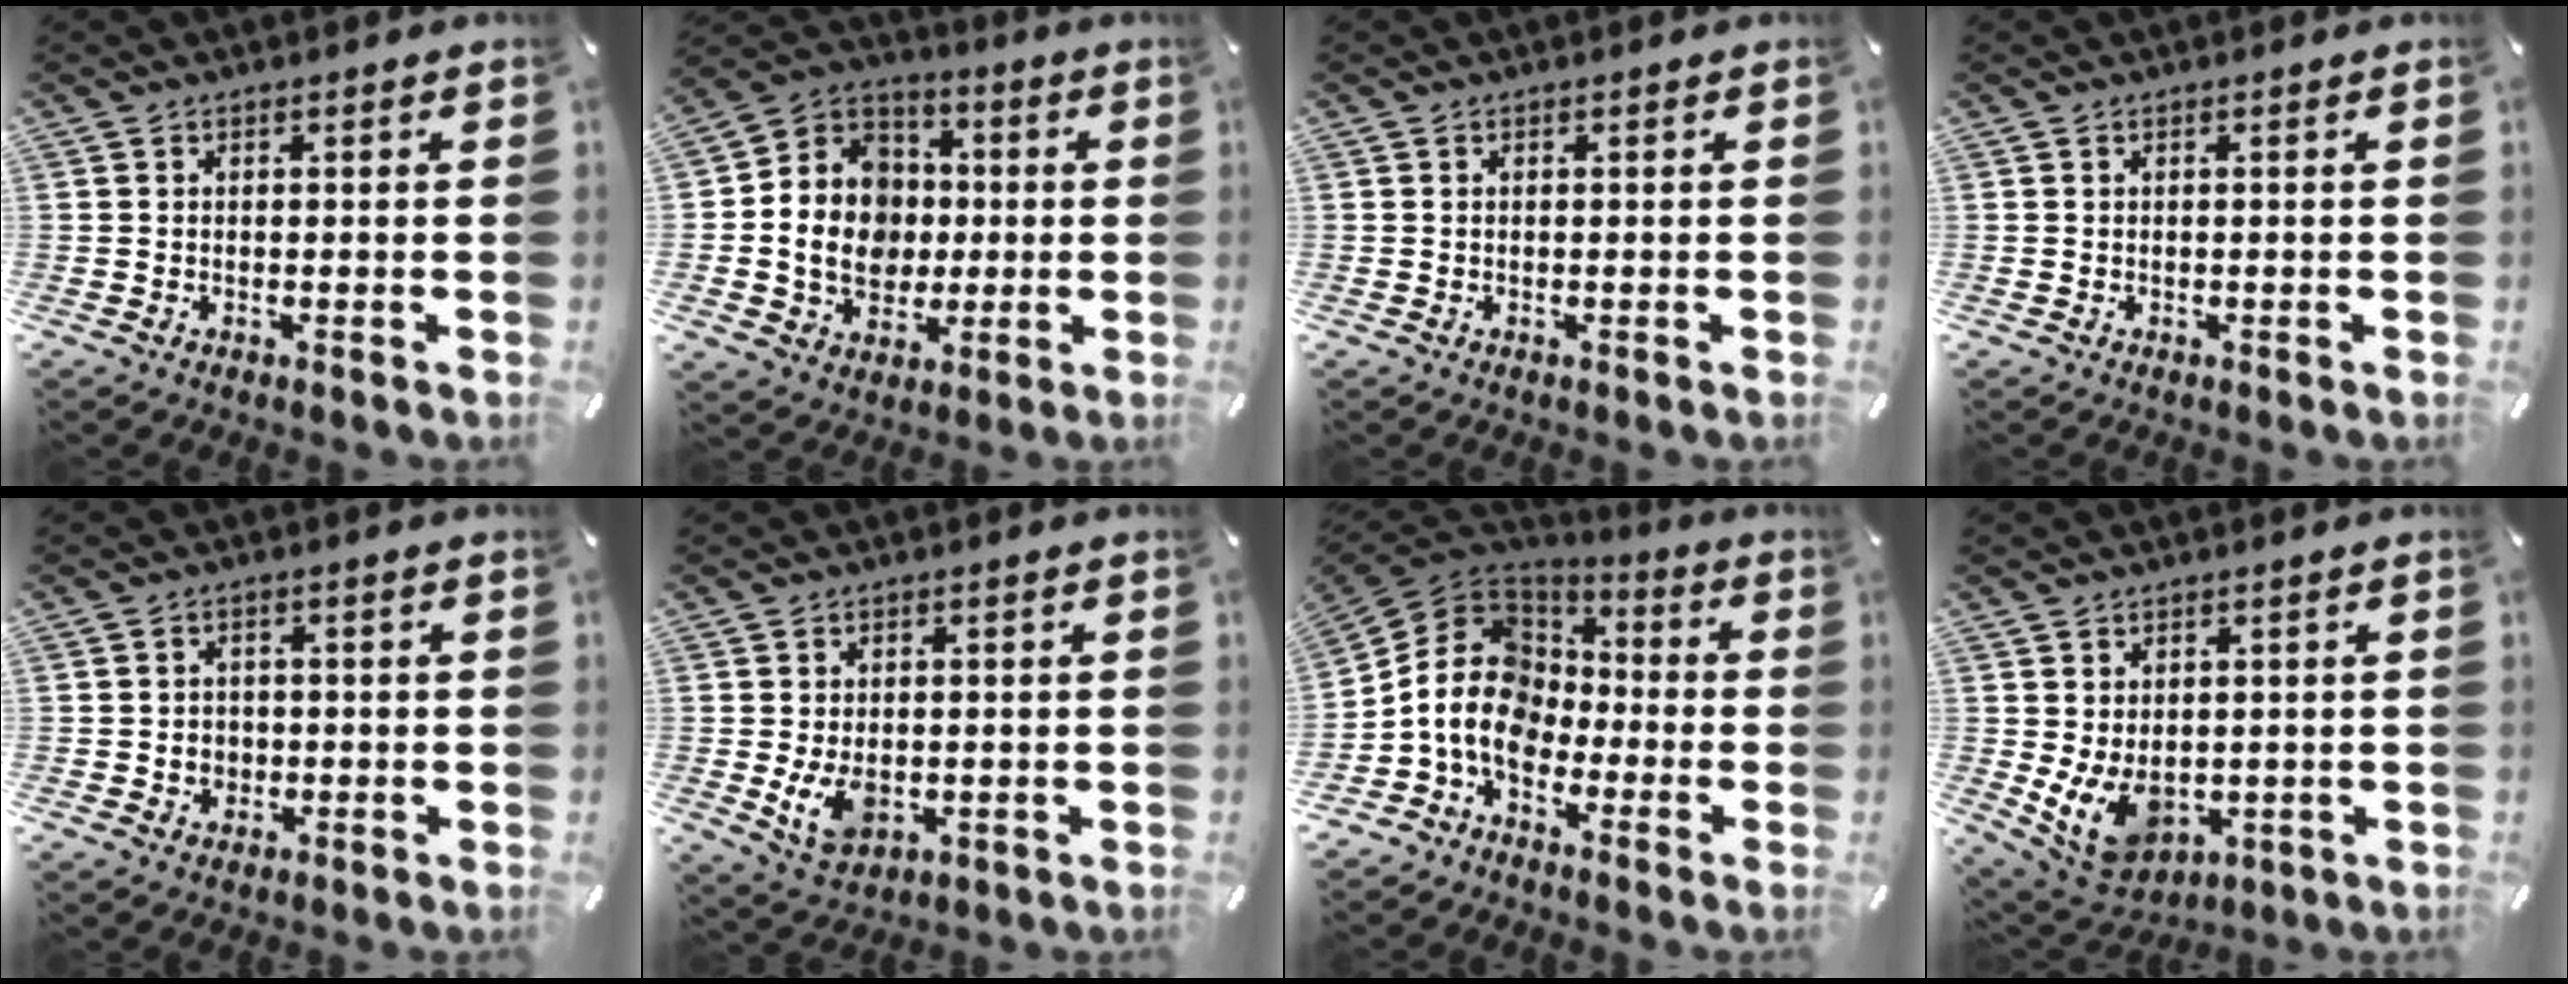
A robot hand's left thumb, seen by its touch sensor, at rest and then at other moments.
{"total": 13.8, "force": [-1.6, 12.1, 6.3], "torque": [-0.143, 0.009, -0.025]}
{"total": 0.0}
{"total": 0.0}
{"total": 3.2, "force": [-0.4, 3.1, 0.9], "torque": [-0.010, 0.001, -0.010]}
{"total": 6.8, "force": [-0.8, 5.0, 4.5], "torque": [-0.086, -0.004, -0.013]}
{"total": 13.5, "force": [-4.1, 11.0, 6.6], "torque": [-0.164, 0.026, -0.078]}
{"total": 9.3, "force": [-0.8, 7.3, 5.6], "torque": [-0.104, -0.007, -0.009]}